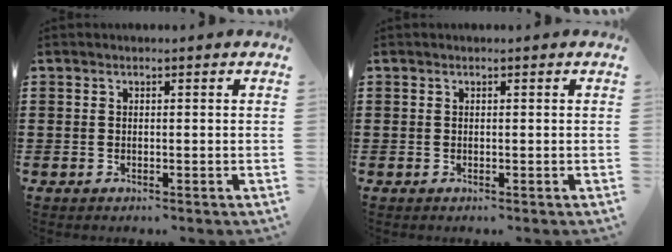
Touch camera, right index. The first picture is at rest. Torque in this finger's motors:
{"motor_torque": [-0.02, 0.02, 0.00, 0.00]}